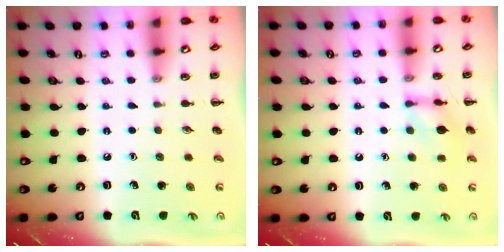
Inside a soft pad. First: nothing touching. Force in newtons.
{"total": 8.4, "press": 8.4, "slide": 0.3}